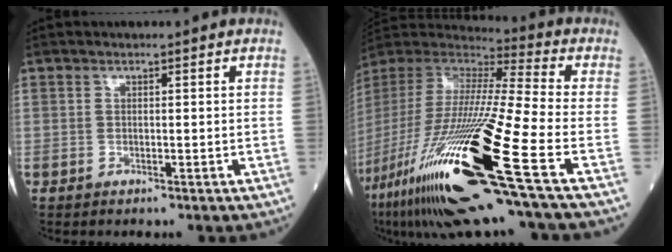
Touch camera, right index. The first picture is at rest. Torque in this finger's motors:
{"motor_torque": [1.27, -0.87, 1.05, 0.22]}